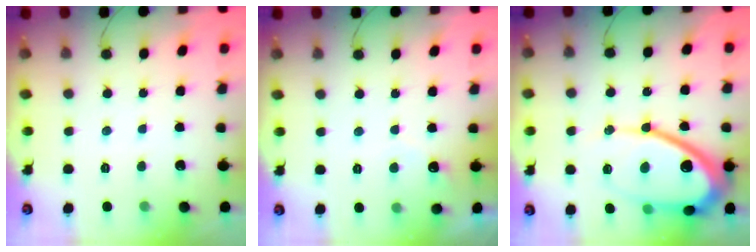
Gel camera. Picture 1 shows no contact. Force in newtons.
{"total": 2.7, "press": 2.7, "slide": 0.1}
{"total": 18.3, "press": 18.2, "slide": 1.5}